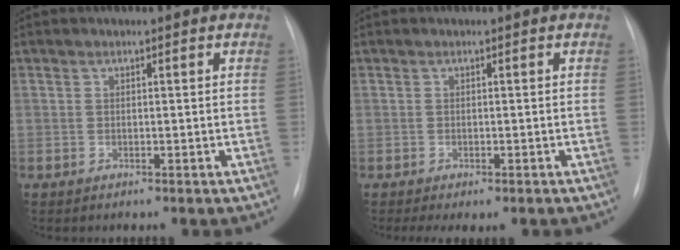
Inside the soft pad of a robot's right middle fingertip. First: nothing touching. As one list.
[{"total": 3.6, "force": [-2.6, 1.3, 2.1], "torque": [-0.026, -0.007, -0.031]}]